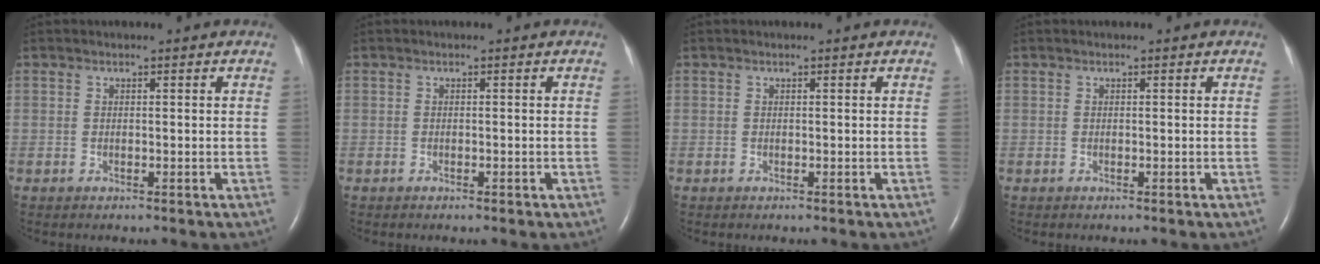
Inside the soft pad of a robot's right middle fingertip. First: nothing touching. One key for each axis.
{"total": 0.7, "fx": -0.4, "fy": 0.2, "fz": 0.5, "tx": -0.010, "ty": -0.001, "tz": -0.004}
{"total": 0.0}
{"total": 0.0}